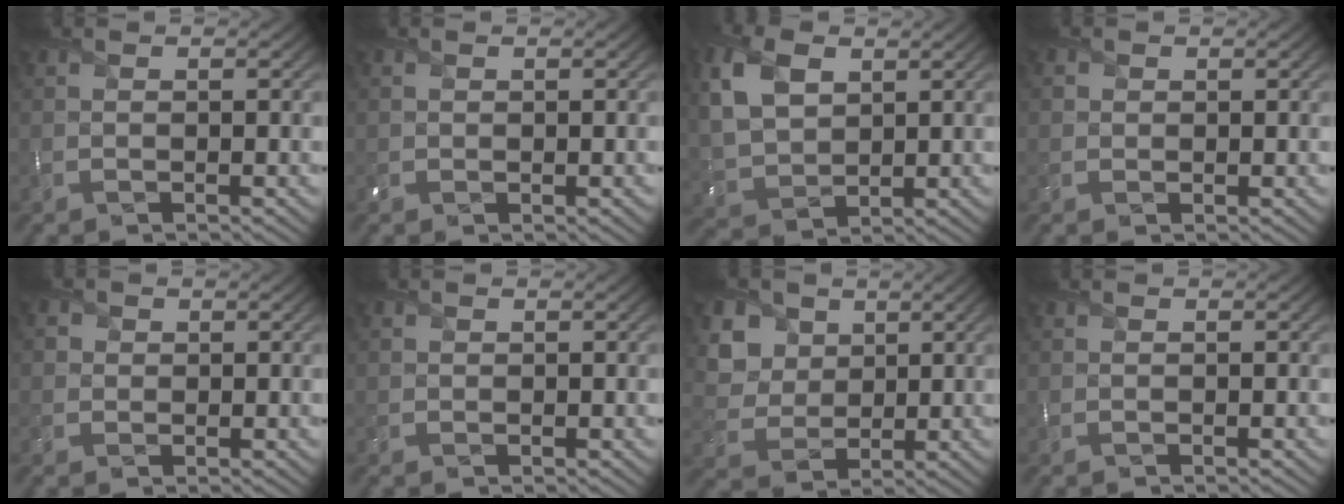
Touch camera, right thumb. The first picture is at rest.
{"total": 1.2, "force": [0.2, 0.9, 0.8], "torque": [-0.021, 0.000, 0.005]}
{"total": 8.7, "force": [3.2, 5.6, 5.9], "torque": [-0.169, 0.014, 0.063]}
{"total": 1.3, "force": [0.3, 1.2, 0.3], "torque": [-0.010, -0.001, 0.004]}
{"total": 1.8, "force": [0.2, 1.8, 0.5], "torque": [-0.015, 0.002, 0.002]}
{"total": 0.7, "force": [0.2, 0.7, 0.2], "torque": [-0.007, -0.001, 0.003]}
{"total": 7.4, "force": [3.4, 5.8, 3.1], "torque": [-0.122, -0.012, 0.074]}
{"total": 0.0}